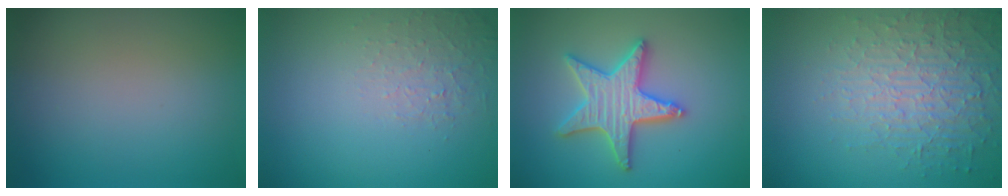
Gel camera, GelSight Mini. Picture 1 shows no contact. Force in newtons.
{"total": 1.3, "press": 0.4, "slide": 1.2}
{"total": 5.2, "press": 5.1, "slide": 0.8}
{"total": 4.8, "press": 4.5, "slide": 1.7}